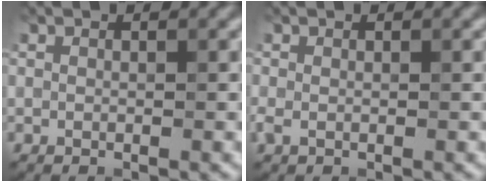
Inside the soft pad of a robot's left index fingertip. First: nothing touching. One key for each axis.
{"total": 0.9, "fx": -0.2, "fy": 0.5, "fz": 0.7, "tx": -0.017, "ty": -0.004, "tz": -0.005}